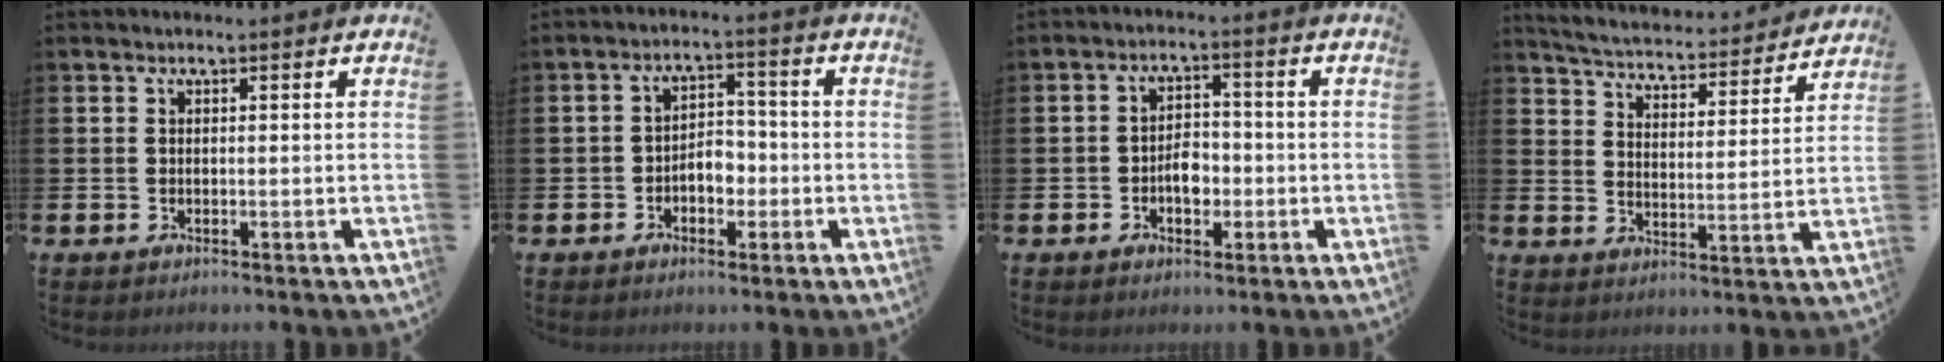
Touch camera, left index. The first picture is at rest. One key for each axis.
{"total": 3.4, "fx": -1.4, "fy": 2.3, "fz": 2.0, "tx": -0.034, "ty": 0.004, "tz": -0.033}
{"total": 3.4, "fx": -1.0, "fy": 2.2, "fz": 2.3, "tx": -0.031, "ty": 0.000, "tz": -0.025}
{"total": 4.7, "fx": 4.6, "fy": 0.6, "fz": 0.6, "tx": -0.034, "ty": -0.043, "tz": 0.074}